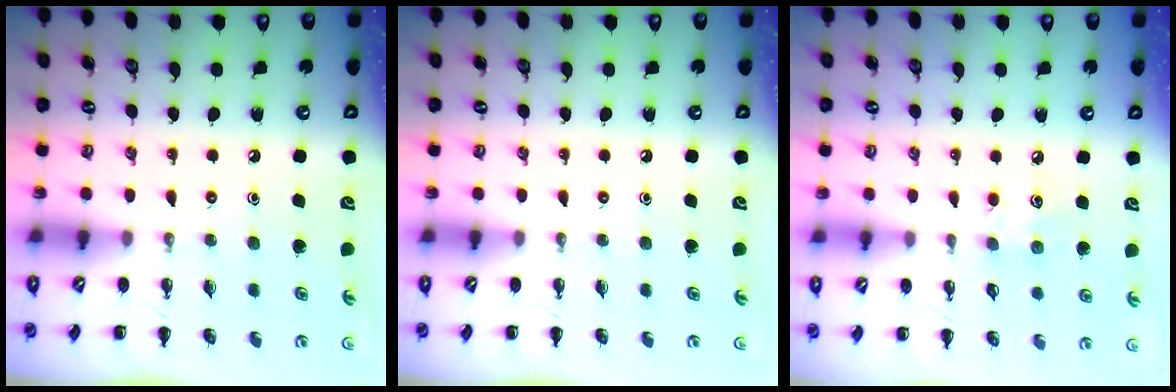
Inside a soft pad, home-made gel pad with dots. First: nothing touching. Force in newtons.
{"total": 0.0}
{"total": 6.3, "press": 6.2, "slide": 1.5}